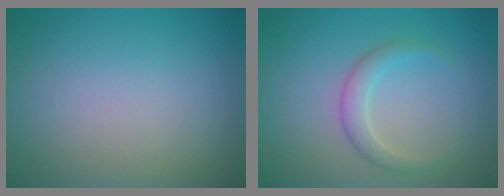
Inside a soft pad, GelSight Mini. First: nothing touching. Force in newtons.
{"total": 2.0, "press": 2.0, "slide": 0.1}